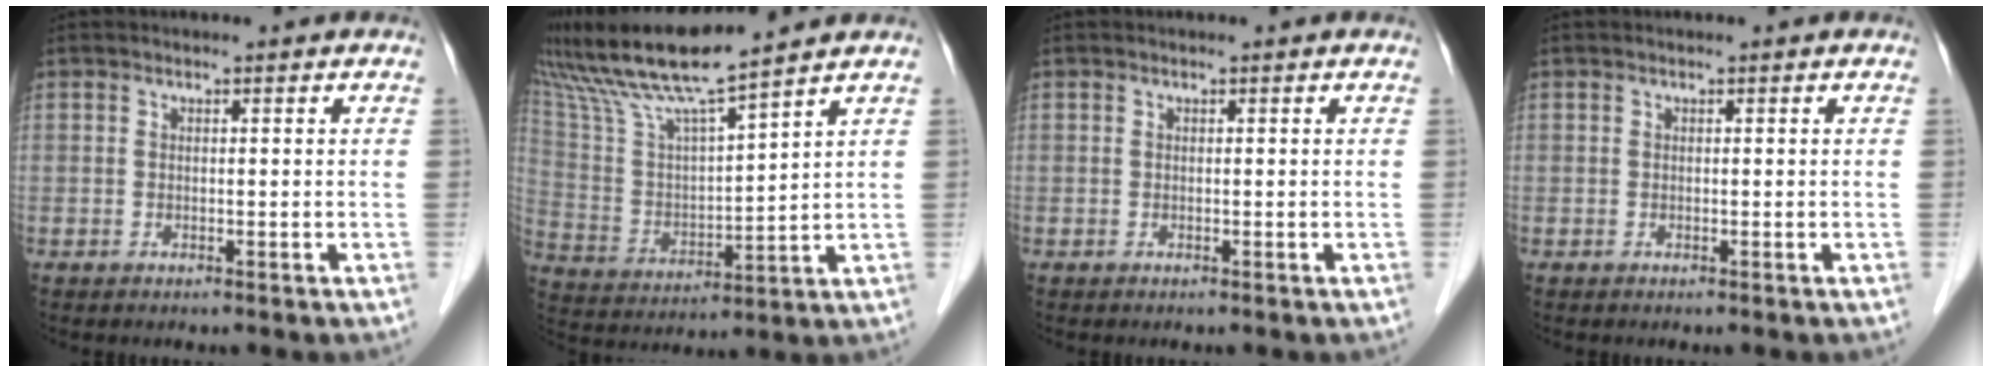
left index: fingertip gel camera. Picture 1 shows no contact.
{"total": 11.9, "force": [9.6, -0.9, 7.0], "torque": [-0.146, 0.001, 0.190]}
{"total": 0.0}
{"total": 0.0}